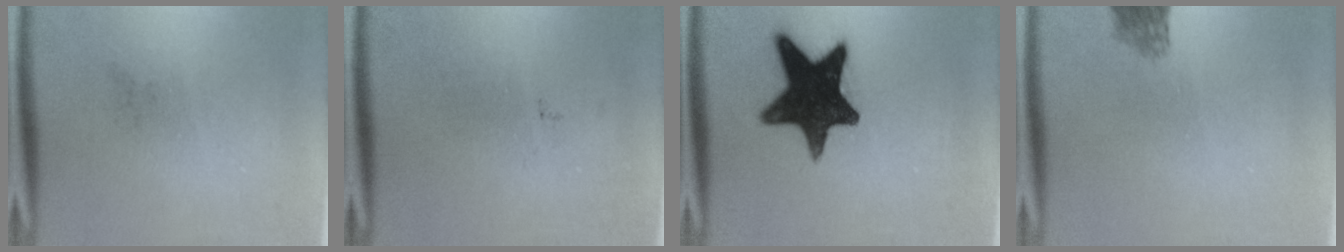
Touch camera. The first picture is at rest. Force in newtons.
{"total": 0.0}
{"total": 16.1}
{"total": 2.4}